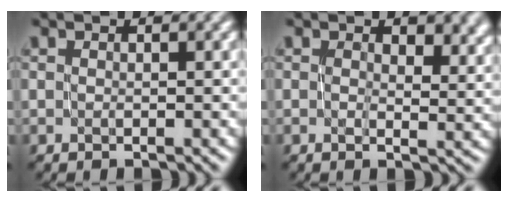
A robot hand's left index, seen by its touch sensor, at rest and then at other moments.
{"total": 4.4, "force": [1.4, 2.5, 3.4], "torque": [-0.041, 0.002, 0.015]}